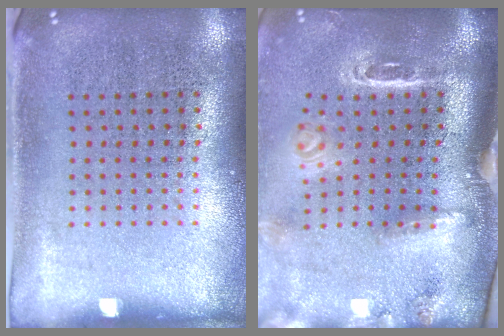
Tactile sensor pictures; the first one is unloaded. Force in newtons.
{"total": 3.2, "press": 2.2, "slide": 2.3}